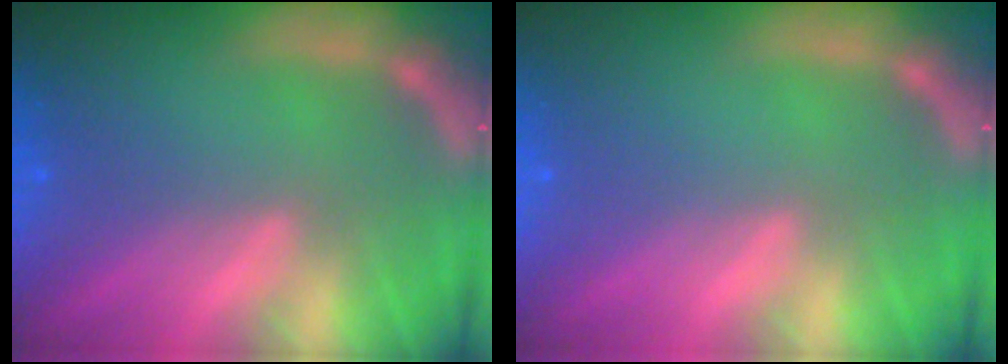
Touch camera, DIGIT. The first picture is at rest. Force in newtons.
{"total": 0.0}